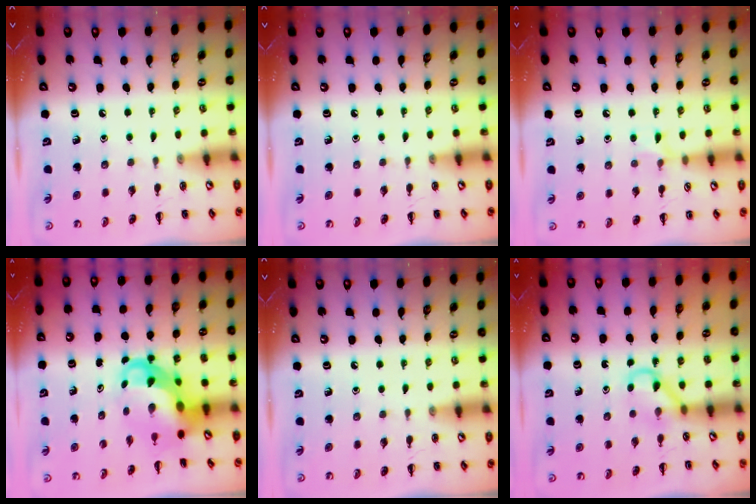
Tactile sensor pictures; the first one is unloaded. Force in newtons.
{"total": 0.0}
{"total": 6.0, "press": 5.7, "slide": 2.0}
{"total": 7.1, "press": 6.8, "slide": 1.9}
{"total": 0.0}
{"total": 2.9, "press": 2.8, "slide": 0.9}